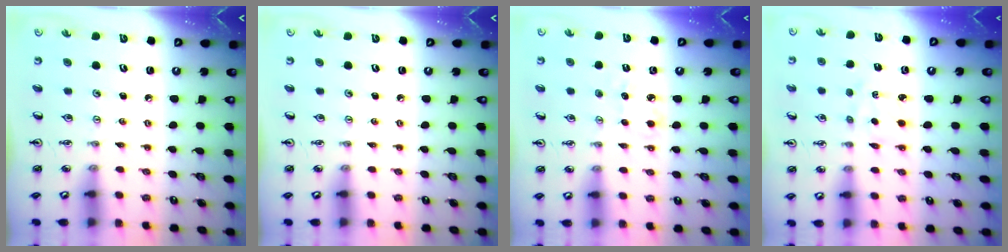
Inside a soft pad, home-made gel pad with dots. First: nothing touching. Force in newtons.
{"total": 0.0}
{"total": 5.3, "press": 5.3, "slide": 0.5}
{"total": 2.5, "press": 2.5, "slide": 0.3}